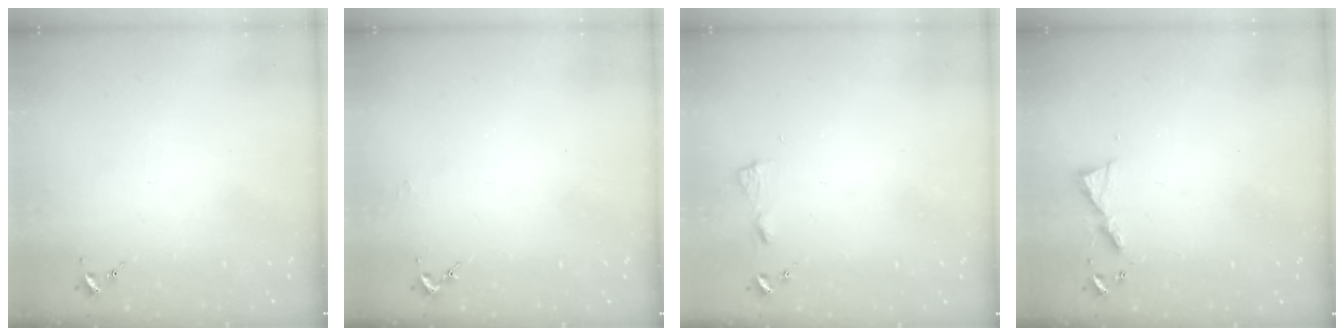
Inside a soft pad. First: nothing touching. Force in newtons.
{"total": 2.1, "press": 2.1, "slide": 0.3}
{"total": 4.2, "press": 4.1, "slide": 0.4}
{"total": 5.2, "press": 5.2, "slide": 0.4}